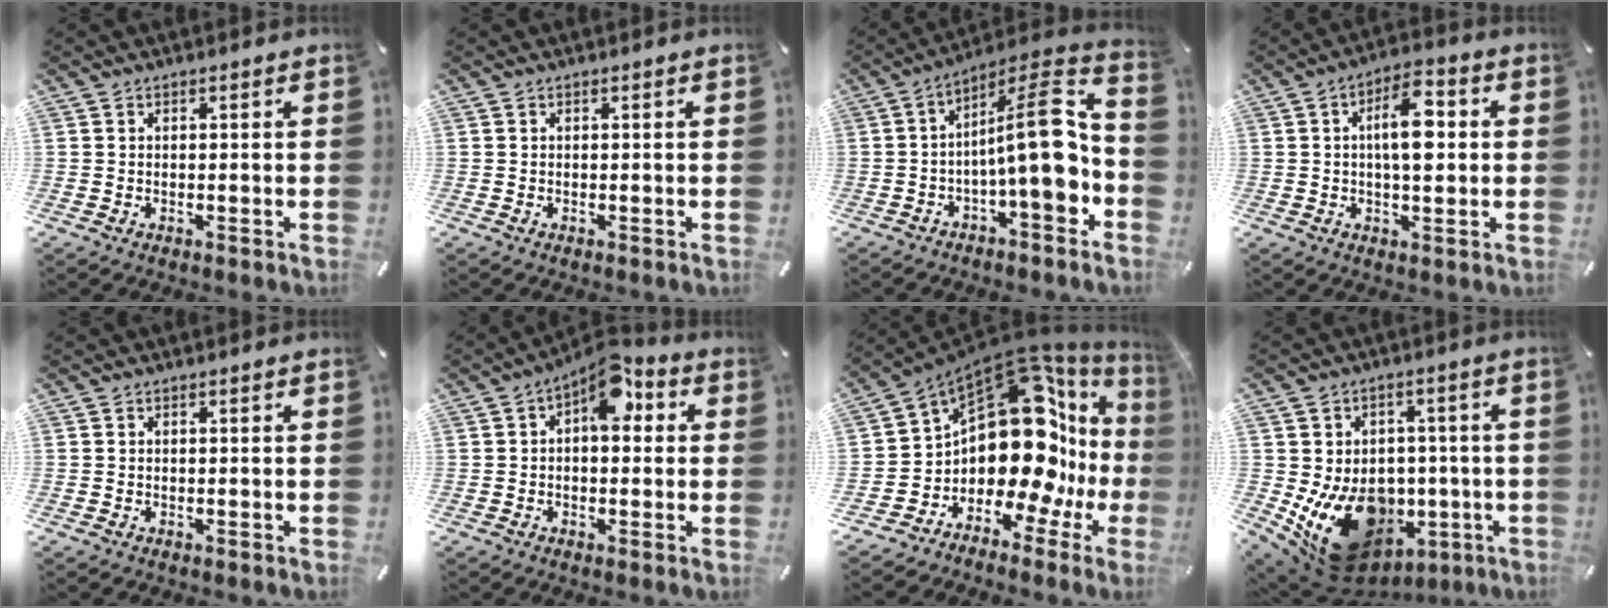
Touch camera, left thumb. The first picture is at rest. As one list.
[{"total": 0.0}, {"total": 17.3, "force": [-2.1, 5.1, 16.4], "torque": [-0.250, -0.017, -0.042]}, {"total": 10.7, "force": [1.4, 4.9, 9.4], "torque": [-0.148, 0.002, 0.018]}, {"total": 0.0}, {"total": 8.9, "force": [3.6, 4.9, 6.4], "torque": [-0.083, -0.023, 0.057]}, {"total": 21.0, "force": [4.6, 11.6, 16.9], "torque": [-0.291, -0.078, 0.086]}, {"total": 17.4, "force": [-5.0, 13.2, 10.2], "torque": [-0.165, 0.011, -0.065]}]